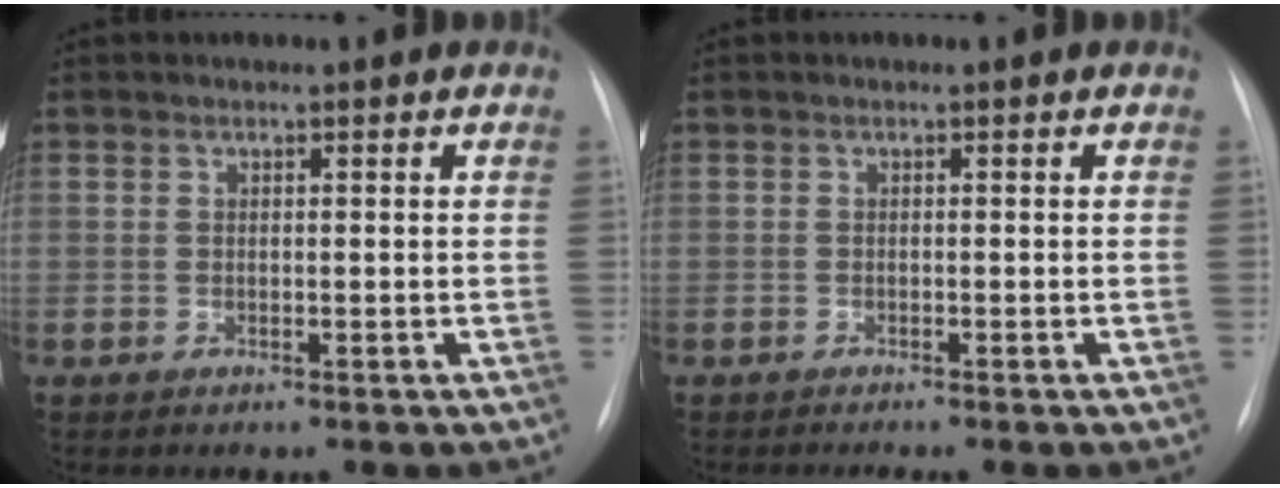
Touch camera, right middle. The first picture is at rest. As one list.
[{"total": 1.8, "force": [-1.5, -0.2, 1.0], "torque": [-0.009, -0.001, -0.017]}]